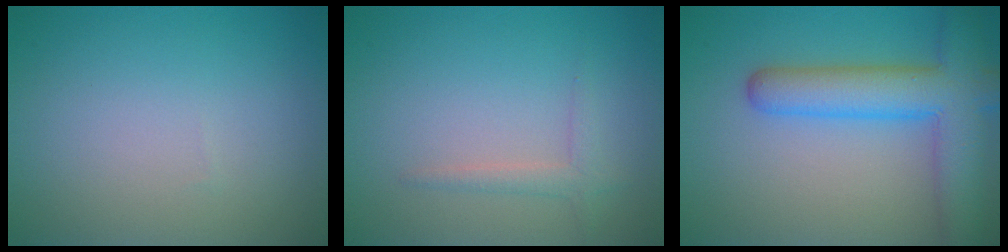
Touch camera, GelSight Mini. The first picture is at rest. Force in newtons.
{"total": 1.4, "press": 1.4, "slide": 0.1}
{"total": 6.5, "press": 6.5, "slide": 0.3}